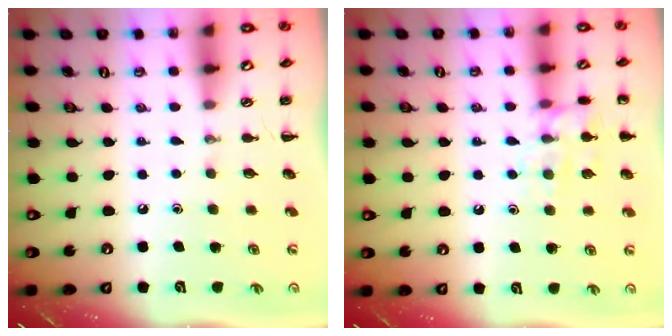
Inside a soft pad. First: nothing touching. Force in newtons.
{"total": 11.0, "press": 11.0, "slide": 0.6}